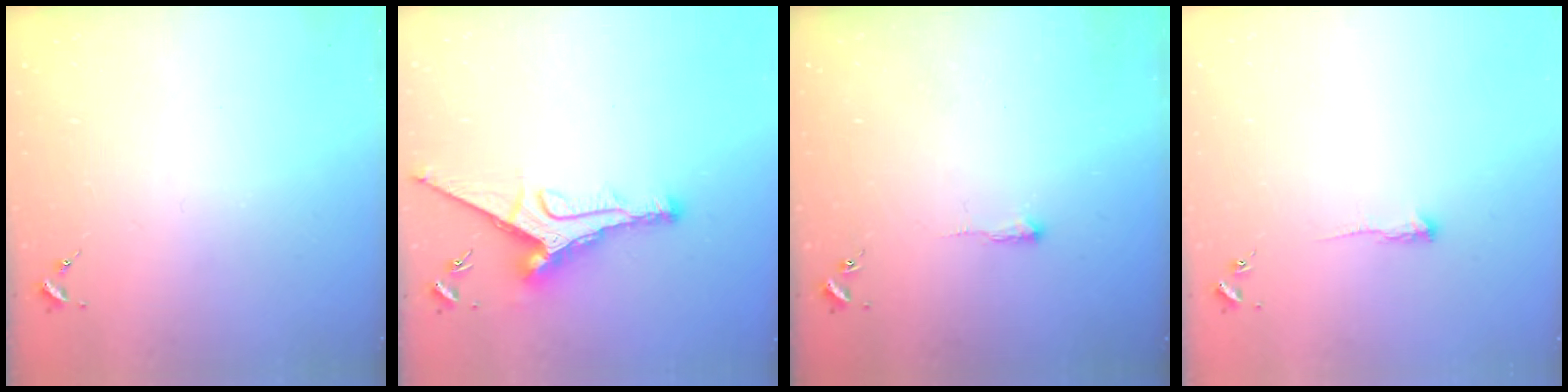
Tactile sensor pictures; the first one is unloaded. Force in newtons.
{"total": 12.4, "press": 12.3, "slide": 0.9}
{"total": 2.4, "press": 2.4, "slide": 0.4}
{"total": 3.7, "press": 3.7, "slide": 0.5}